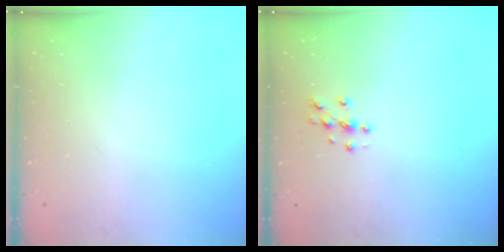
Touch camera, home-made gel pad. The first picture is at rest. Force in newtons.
{"total": 3.7, "press": 3.7, "slide": 0.5}